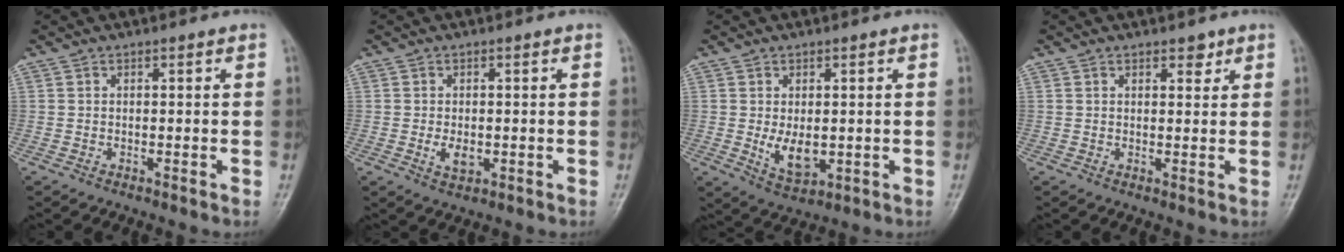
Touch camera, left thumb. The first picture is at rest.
{"total": 3.3, "force": [-0.5, 2.0, 2.5], "torque": [-0.041, -0.004, -0.004]}
{"total": 6.0, "force": [-0.2, 3.6, 4.8], "torque": [-0.070, -0.015, 0.010]}
{"total": 2.1, "force": [1.4, 1.1, 1.1], "torque": [-0.001, -0.007, 0.019]}